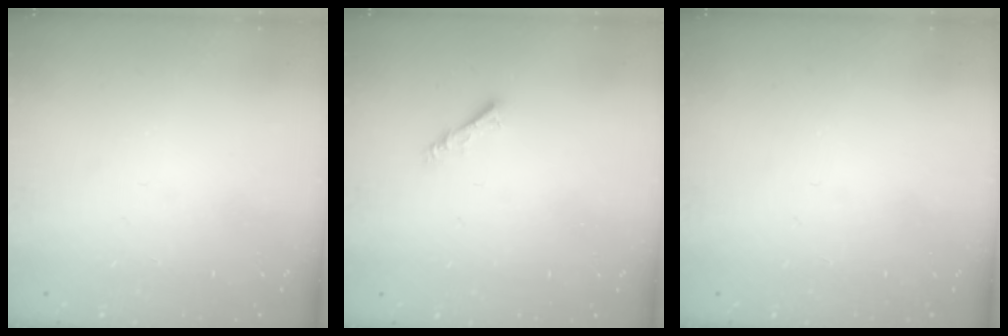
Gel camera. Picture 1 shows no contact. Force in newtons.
{"total": 3.0, "press": 2.9, "slide": 0.6}
{"total": 0.0}